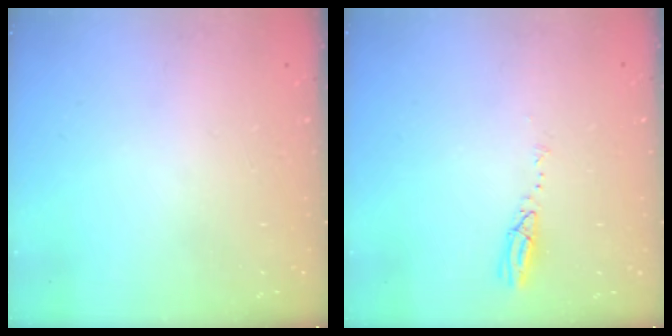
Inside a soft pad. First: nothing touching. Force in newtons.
{"total": 3.6, "press": 3.6, "slide": 0.2}